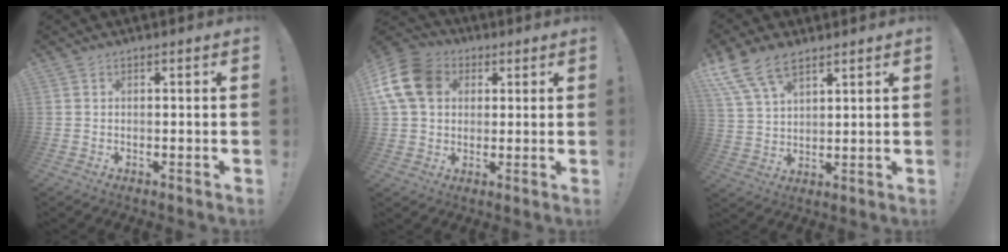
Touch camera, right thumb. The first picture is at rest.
{"total": 14.6, "force": [4.1, 11.5, 8.1], "torque": [-0.147, -0.007, 0.083]}
{"total": 11.1, "force": [7.8, 5.5, 5.6], "torque": [-0.114, -0.030, 0.153]}